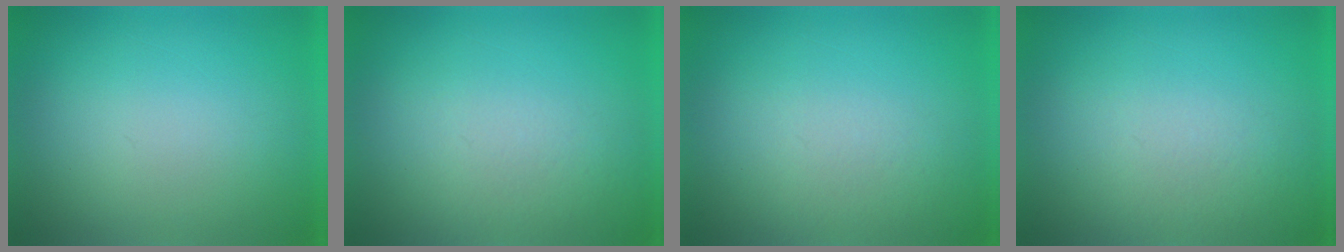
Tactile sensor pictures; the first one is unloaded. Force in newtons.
{"total": 4.8}
{"total": 4.5}
{"total": 4.8}